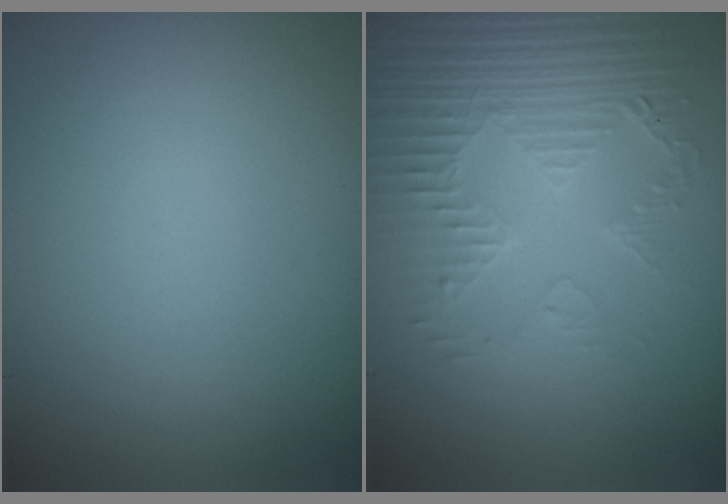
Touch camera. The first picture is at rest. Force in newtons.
{"total": 4.0, "press": 3.6, "slide": 1.8}